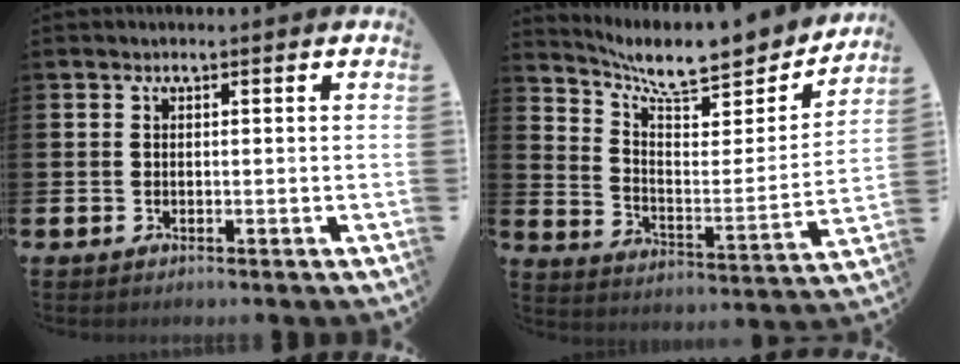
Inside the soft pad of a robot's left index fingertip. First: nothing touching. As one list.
[{"total": 9.4, "force": [8.5, 2.2, 3.5], "torque": [-0.085, -0.069, 0.141]}]